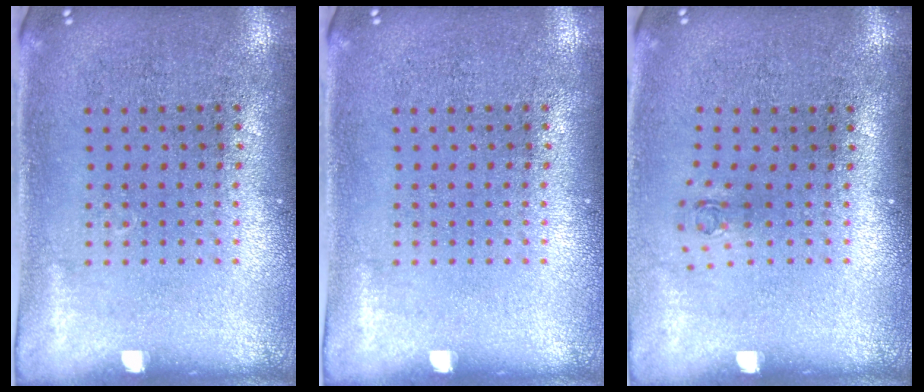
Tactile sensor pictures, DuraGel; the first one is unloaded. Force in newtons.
{"total": 0.0}
{"total": 0.6, "press": 0.3, "slide": 0.6}